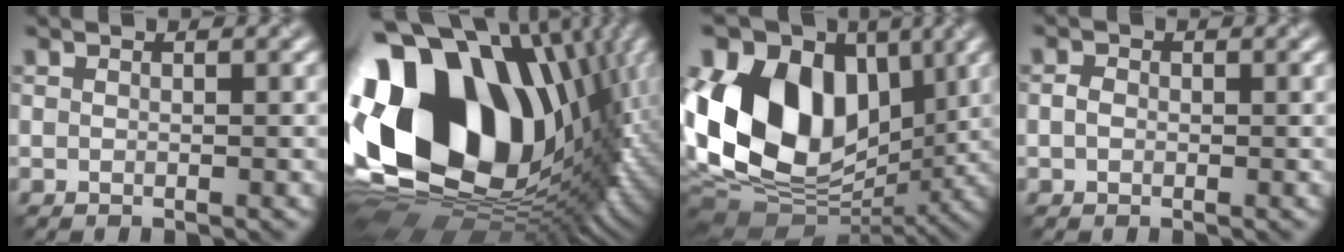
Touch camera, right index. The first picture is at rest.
{"total": 22.0, "force": [1.4, 15.1, 15.9], "torque": [-0.309, -0.062, 0.054]}
{"total": 16.8, "force": [2.6, 11.9, 11.5], "torque": [-0.229, 0.020, 0.033]}
{"total": 0.7, "force": [0.0, 0.6, 0.4], "torque": [-0.009, 0.006, -0.005]}